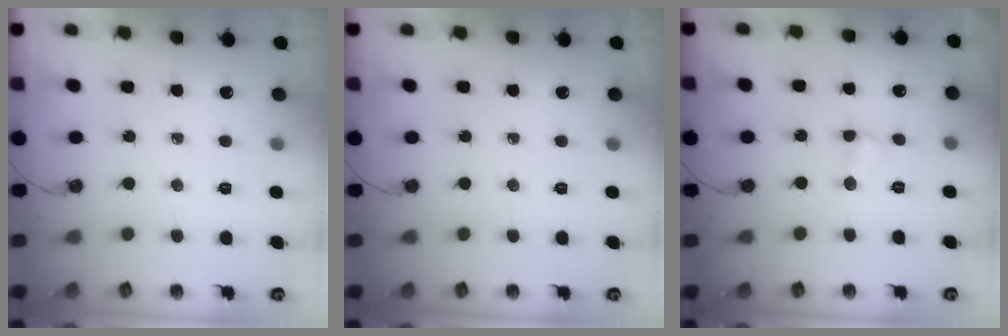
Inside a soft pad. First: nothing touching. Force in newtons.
{"total": 0.0}
{"total": 4.1, "press": 3.6, "slide": 2.0}